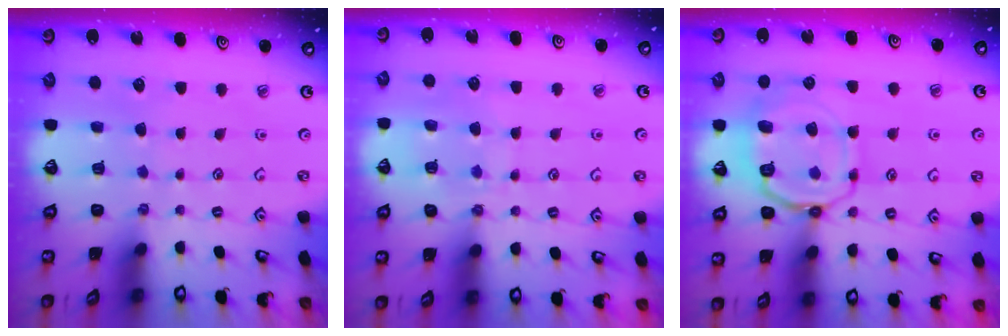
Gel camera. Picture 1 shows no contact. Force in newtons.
{"total": 8.9, "press": 8.9, "slide": 0.5}
{"total": 11.7, "press": 11.7, "slide": 1.1}